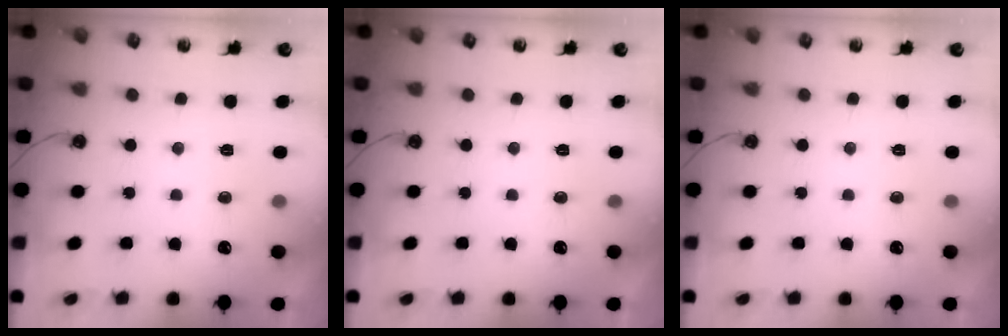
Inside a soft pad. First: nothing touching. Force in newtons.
{"total": 0.0}
{"total": 0.0}